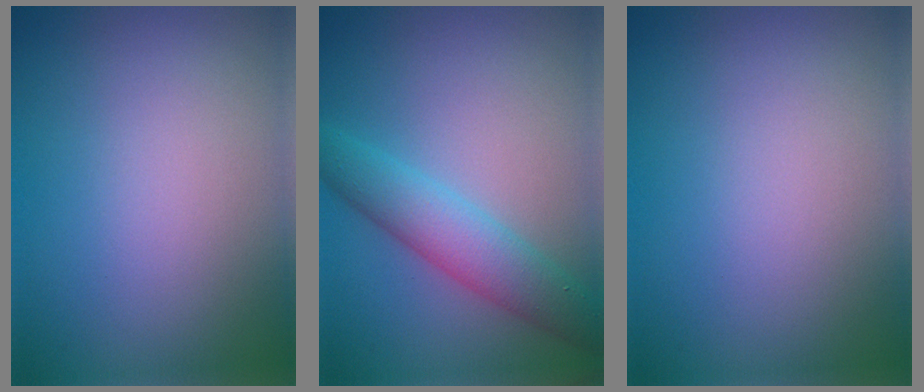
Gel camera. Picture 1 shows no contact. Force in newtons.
{"total": 4.7, "press": 4.7, "slide": 0.1}
{"total": 0.0}